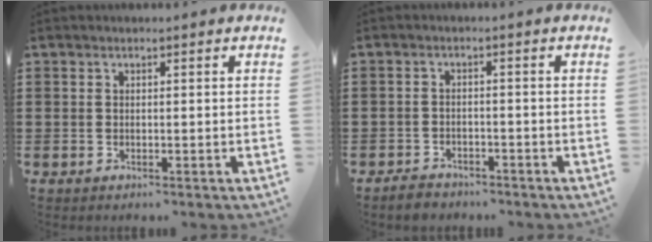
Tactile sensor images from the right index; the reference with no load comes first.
{"total": 2.1, "force": [-2.0, 0.5, 0.0], "torque": [-0.009, 0.001, -0.043]}